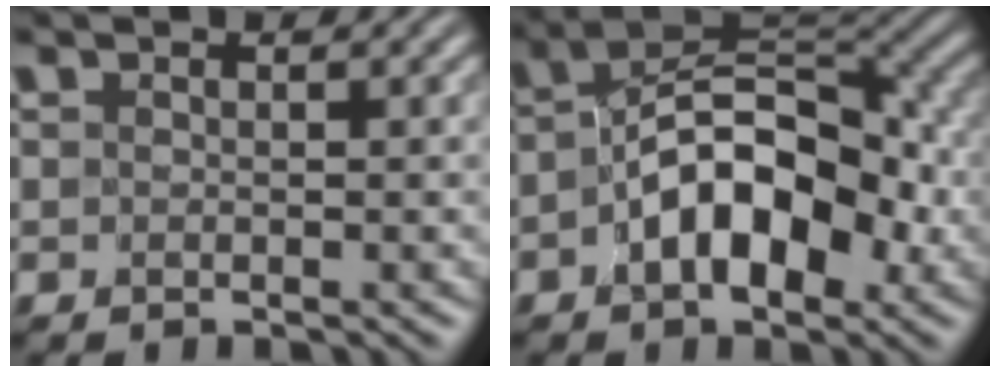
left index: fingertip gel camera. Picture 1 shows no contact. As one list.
[{"total": 8.1, "force": [-2.0, 4.6, 6.4], "torque": [-0.093, 0.018, -0.040]}]